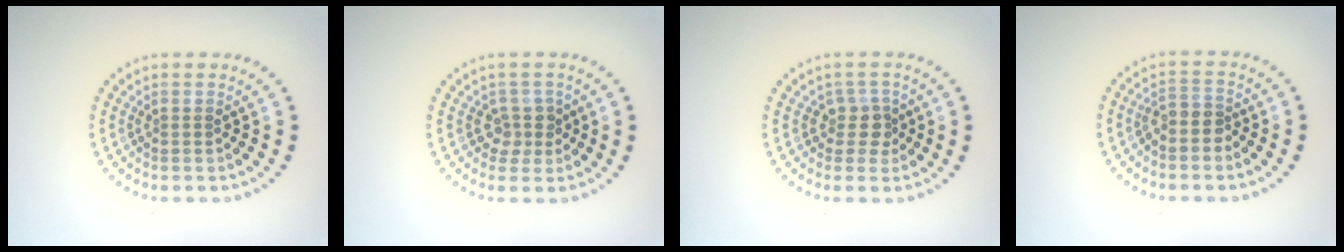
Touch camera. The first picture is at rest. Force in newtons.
{"total": 2.0, "press": 1.6, "slide": 1.2}
{"total": 2.0, "press": 1.5, "slide": 1.4}
{"total": 2.0, "press": 1.6, "slide": 1.2}